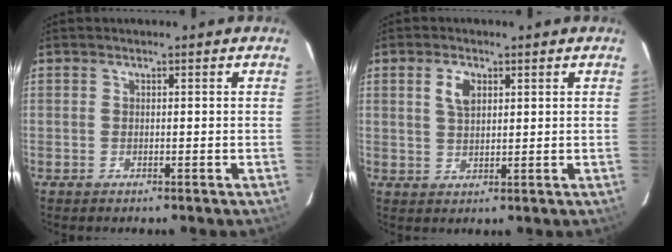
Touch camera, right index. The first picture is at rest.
{"total": 4.0, "force": [1.6, 2.2, 2.9], "torque": [-0.055, 0.007, 0.031]}